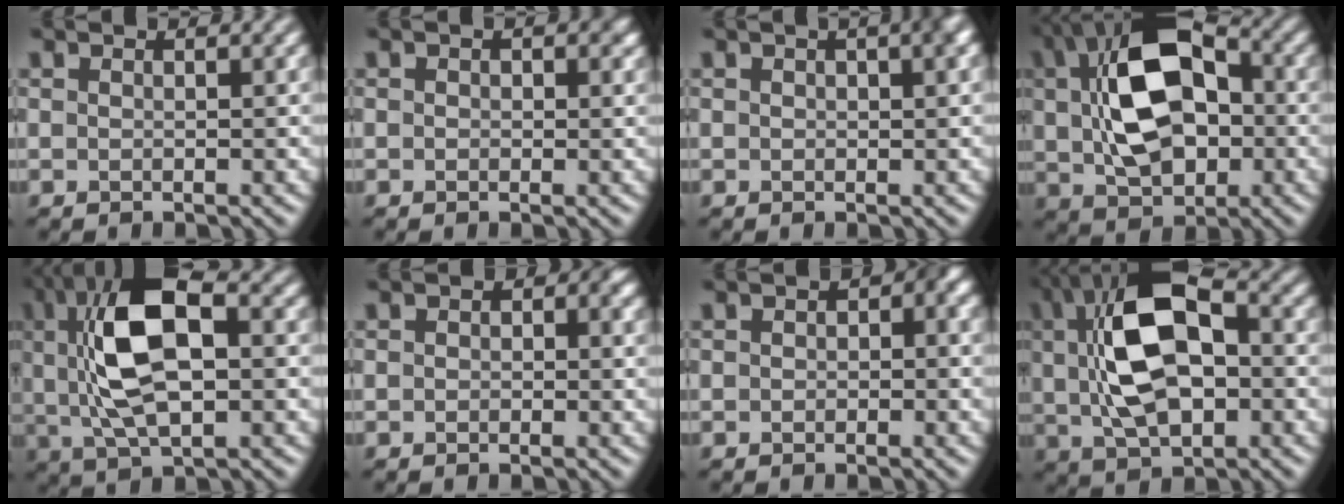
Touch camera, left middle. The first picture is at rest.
{"total": 0.9, "force": [0.1, 0.8, 0.3], "torque": [0.001, -0.002, -0.002]}
{"total": 1.4, "force": [0.6, 0.6, 1.2], "torque": [-0.011, 0.009, 0.006]}
{"total": 11.9, "force": [1.9, 7.5, 9.1], "torque": [-0.184, 0.000, 0.041]}
{"total": 10.4, "force": [2.0, 4.7, 9.0], "torque": [-0.178, 0.015, 0.028]}
{"total": 1.7, "force": [0.1, 1.4, 1.0], "torque": [-0.001, 0.001, -0.008]}
{"total": 2.9, "force": [0.1, 2.2, 1.9], "torque": [-0.007, 0.002, -0.005]}
{"total": 10.8, "force": [1.8, 5.8, 9.0], "torque": [-0.175, 0.013, 0.028]}